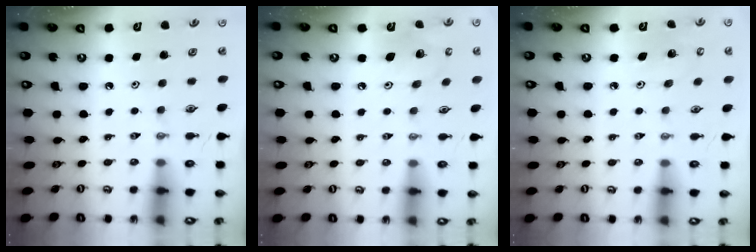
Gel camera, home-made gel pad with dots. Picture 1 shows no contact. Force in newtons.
{"total": 10.5, "press": 10.3, "slide": 2.1}
{"total": 4.7, "press": 4.7, "slide": 0.4}